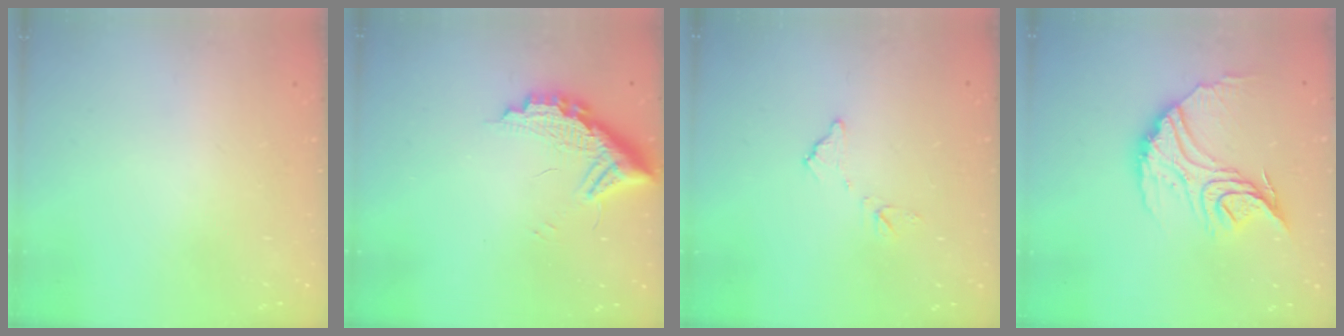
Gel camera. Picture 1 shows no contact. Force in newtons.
{"total": 11.1, "press": 11.1, "slide": 0.6}
{"total": 7.5, "press": 7.5, "slide": 0.5}
{"total": 16.7, "press": 16.6, "slide": 1.5}